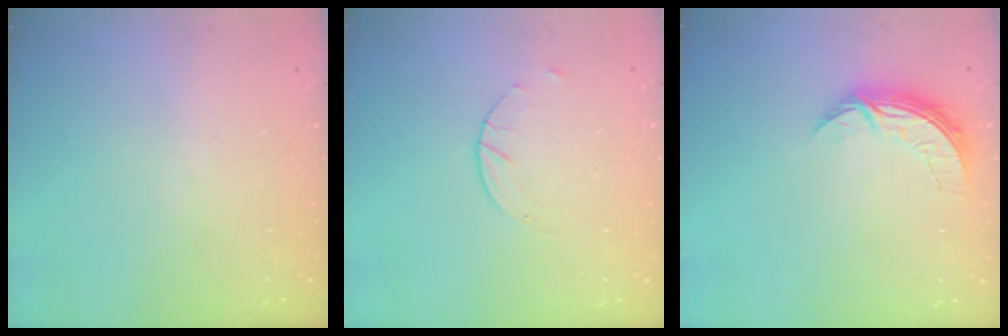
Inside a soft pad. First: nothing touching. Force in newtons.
{"total": 2.6, "press": 2.6, "slide": 0.4}
{"total": 7.2, "press": 7.1, "slide": 0.5}